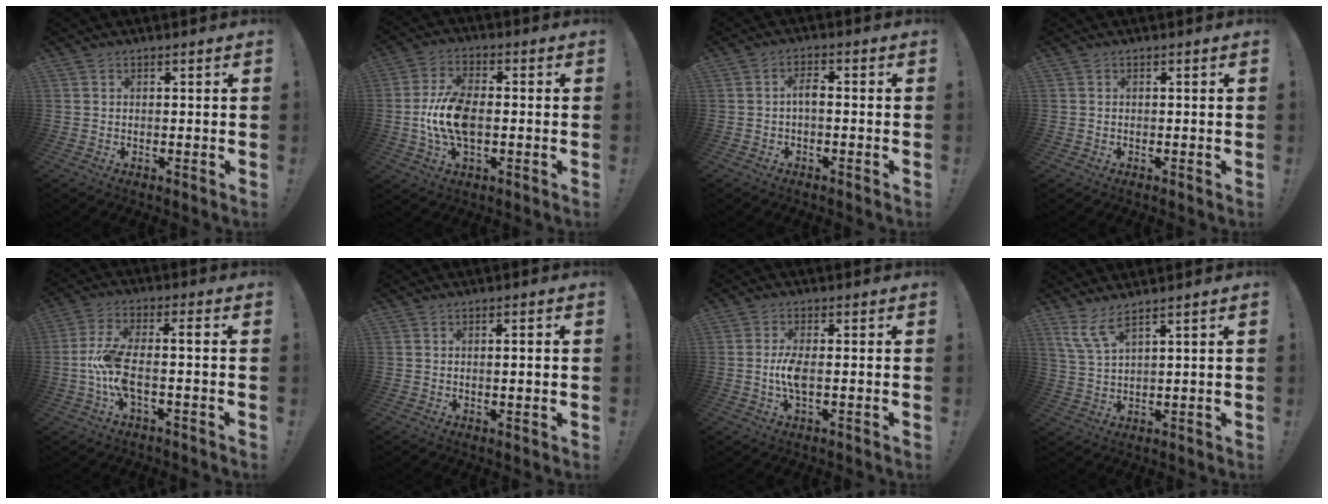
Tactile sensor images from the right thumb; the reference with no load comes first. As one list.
[{"total": 12.0, "force": [-1.8, 6.6, 9.8], "torque": [-0.189, 0.005, -0.029]}, {"total": 3.4, "force": [-1.1, 1.0, 3.1], "torque": [-0.070, 0.009, -0.023]}, {"total": 0.6, "force": [-0.4, 0.5, -0.1], "torque": [0.003, 0.002, -0.007]}, {"total": 10.1, "force": [-2.3, 2.9, 9.4], "torque": [-0.203, -0.006, -0.046]}, {"total": 2.3, "force": [0.2, 0.0, 2.3], "torque": [-0.039, 0.000, 0.002]}, {"total": 5.1, "force": [-0.8, 1.4, 4.9], "torque": [-0.115, -0.001, -0.018]}, {"total": 6.8, "force": [4.7, 1.3, 4.8], "torque": [-0.100, -0.018, 0.090]}]